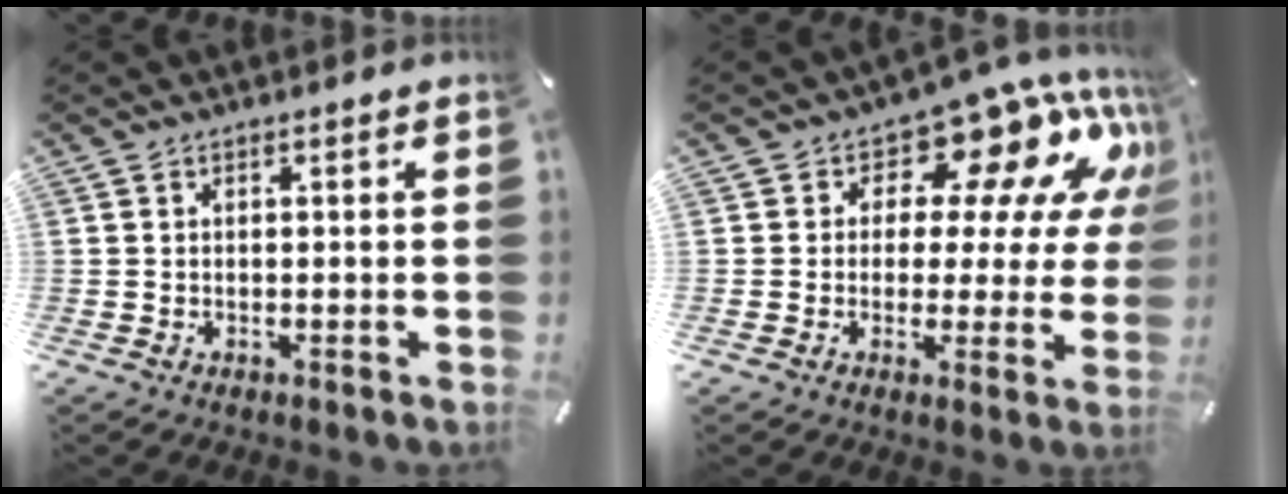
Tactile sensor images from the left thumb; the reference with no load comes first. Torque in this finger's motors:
{"motor_torque": [0.54, 0.41, 0.71, 0.29, 0.06]}